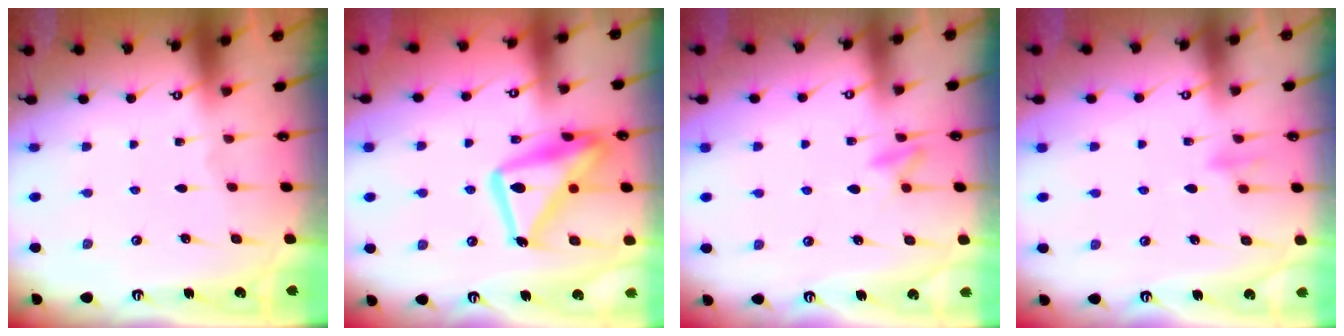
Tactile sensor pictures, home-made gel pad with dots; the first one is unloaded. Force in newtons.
{"total": 19.0, "press": 18.9, "slide": 1.4}
{"total": 7.6, "press": 7.5, "slide": 0.9}
{"total": 9.0, "press": 8.9, "slide": 1.4}